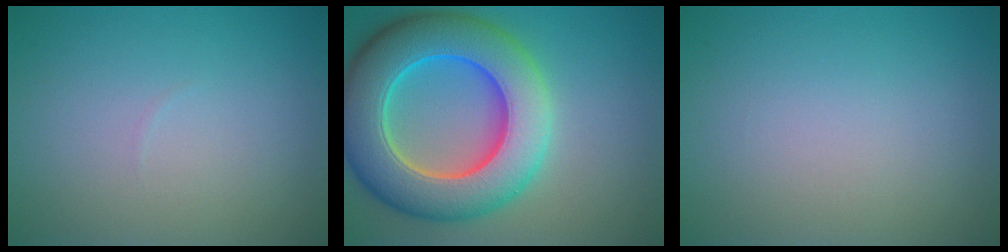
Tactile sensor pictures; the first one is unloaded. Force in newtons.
{"total": 12.0, "press": 12.0, "slide": 0.4}
{"total": 0.0}